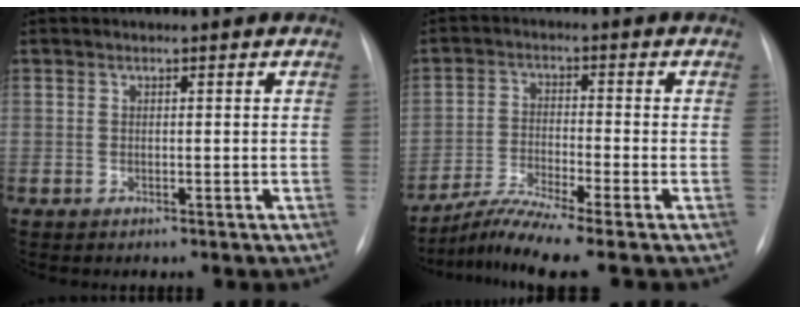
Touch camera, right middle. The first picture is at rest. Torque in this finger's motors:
{"motor_torque": [0.00, 0.17, 0.00, 0.01]}